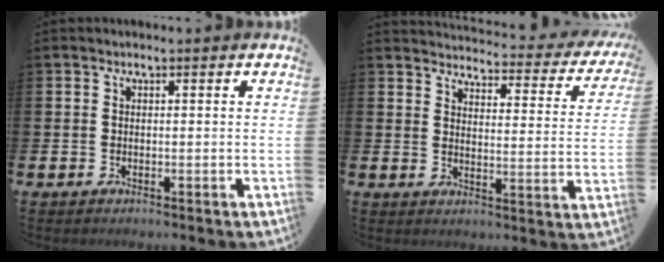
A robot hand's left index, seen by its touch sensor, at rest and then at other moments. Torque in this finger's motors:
{"motor_torque": [0.58, -0.92, 0.09, 0.00]}